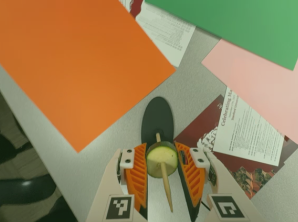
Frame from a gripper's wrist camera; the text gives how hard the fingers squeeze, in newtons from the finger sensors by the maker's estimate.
{"total": 12.7, "left": 13.2, "right": 12.2}